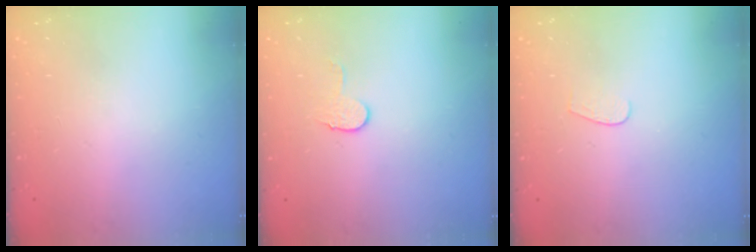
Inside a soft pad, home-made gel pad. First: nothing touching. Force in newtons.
{"total": 6.4, "press": 6.4, "slide": 0.6}
{"total": 4.0, "press": 4.0, "slide": 0.4}